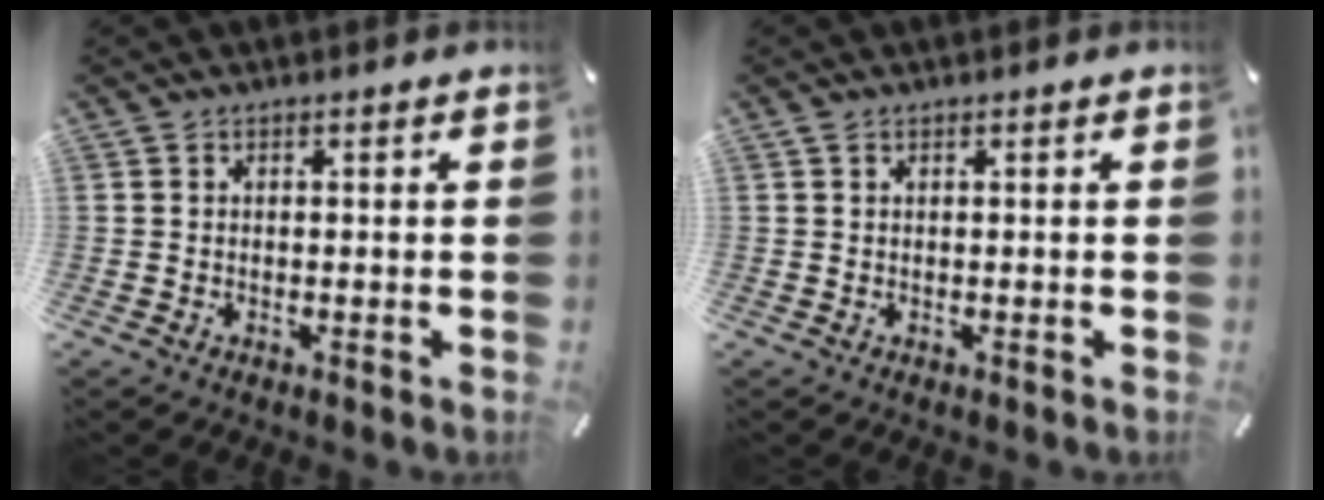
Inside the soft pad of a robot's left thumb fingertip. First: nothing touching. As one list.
[{"total": 0.5, "force": [0.2, 0.2, 0.5], "torque": [-0.009, 0.002, 0.003]}]